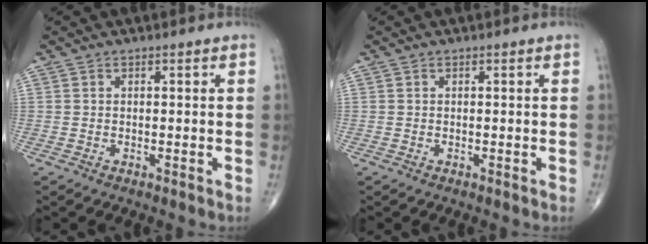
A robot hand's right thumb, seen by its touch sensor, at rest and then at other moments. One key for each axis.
{"total": 0.0}